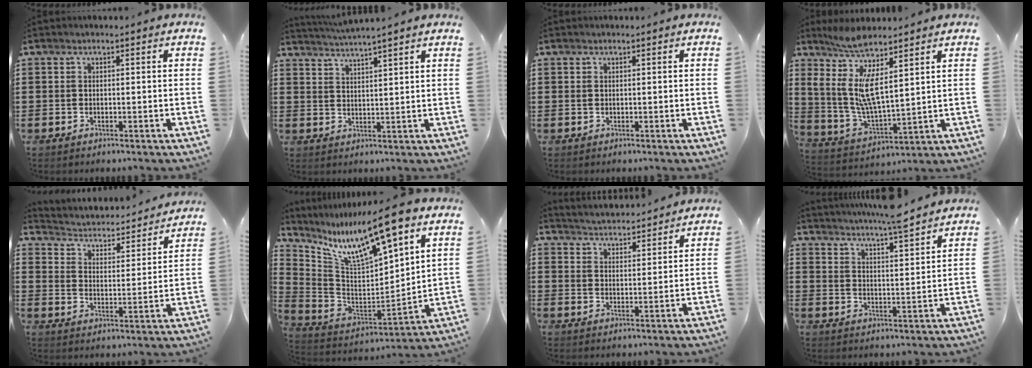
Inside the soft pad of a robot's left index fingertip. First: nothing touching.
{"total": 3.1, "force": [2.9, -0.9, 0.5], "torque": [-0.020, -0.015, 0.051]}
{"total": 0.0}
{"total": 9.5, "force": [4.8, 2.3, 7.9], "torque": [-0.184, -0.034, 0.082]}
{"total": 2.2, "force": [2.1, 0.4, 0.2], "torque": [-0.022, -0.027, 0.024]}
{"total": 13.1, "force": [8.8, 2.4, 9.4], "torque": [-0.191, -0.055, 0.144]}
{"total": 3.6, "force": [3.6, -0.2, 0.0], "torque": [-0.015, -0.024, 0.061]}
{"total": 5.1, "force": [4.8, -0.7, 1.6], "torque": [-0.049, -0.032, 0.080]}